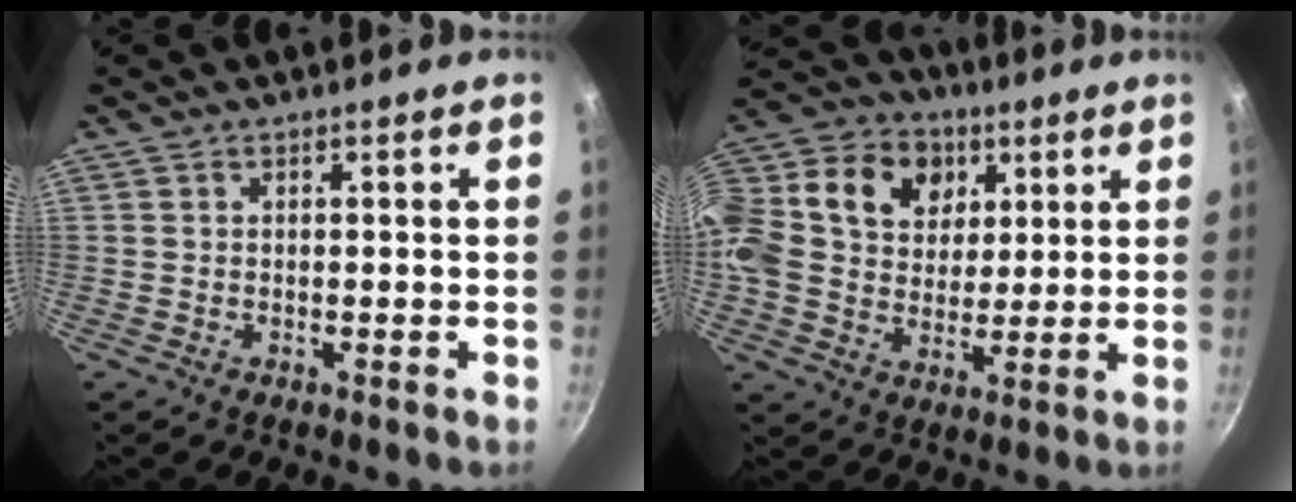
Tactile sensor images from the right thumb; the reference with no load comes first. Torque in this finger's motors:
{"motor_torque": [2.31, 2.70, 0.63, -0.36, 0.24]}